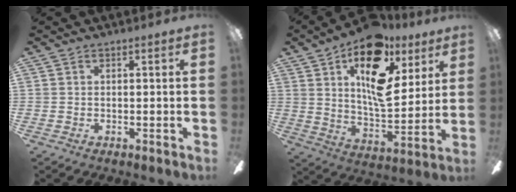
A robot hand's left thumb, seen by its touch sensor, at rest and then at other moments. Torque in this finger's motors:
{"motor_torque": [0.79, 0.55, 1.44, -1.33, 0.11]}